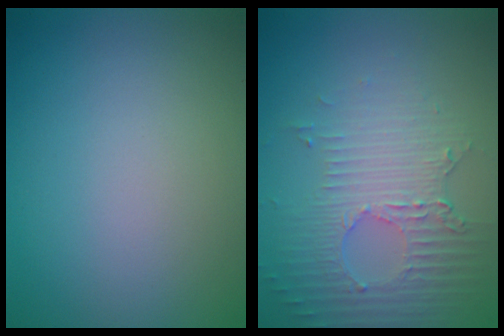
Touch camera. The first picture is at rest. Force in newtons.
{"total": 4.5, "press": 3.1, "slide": 3.2}